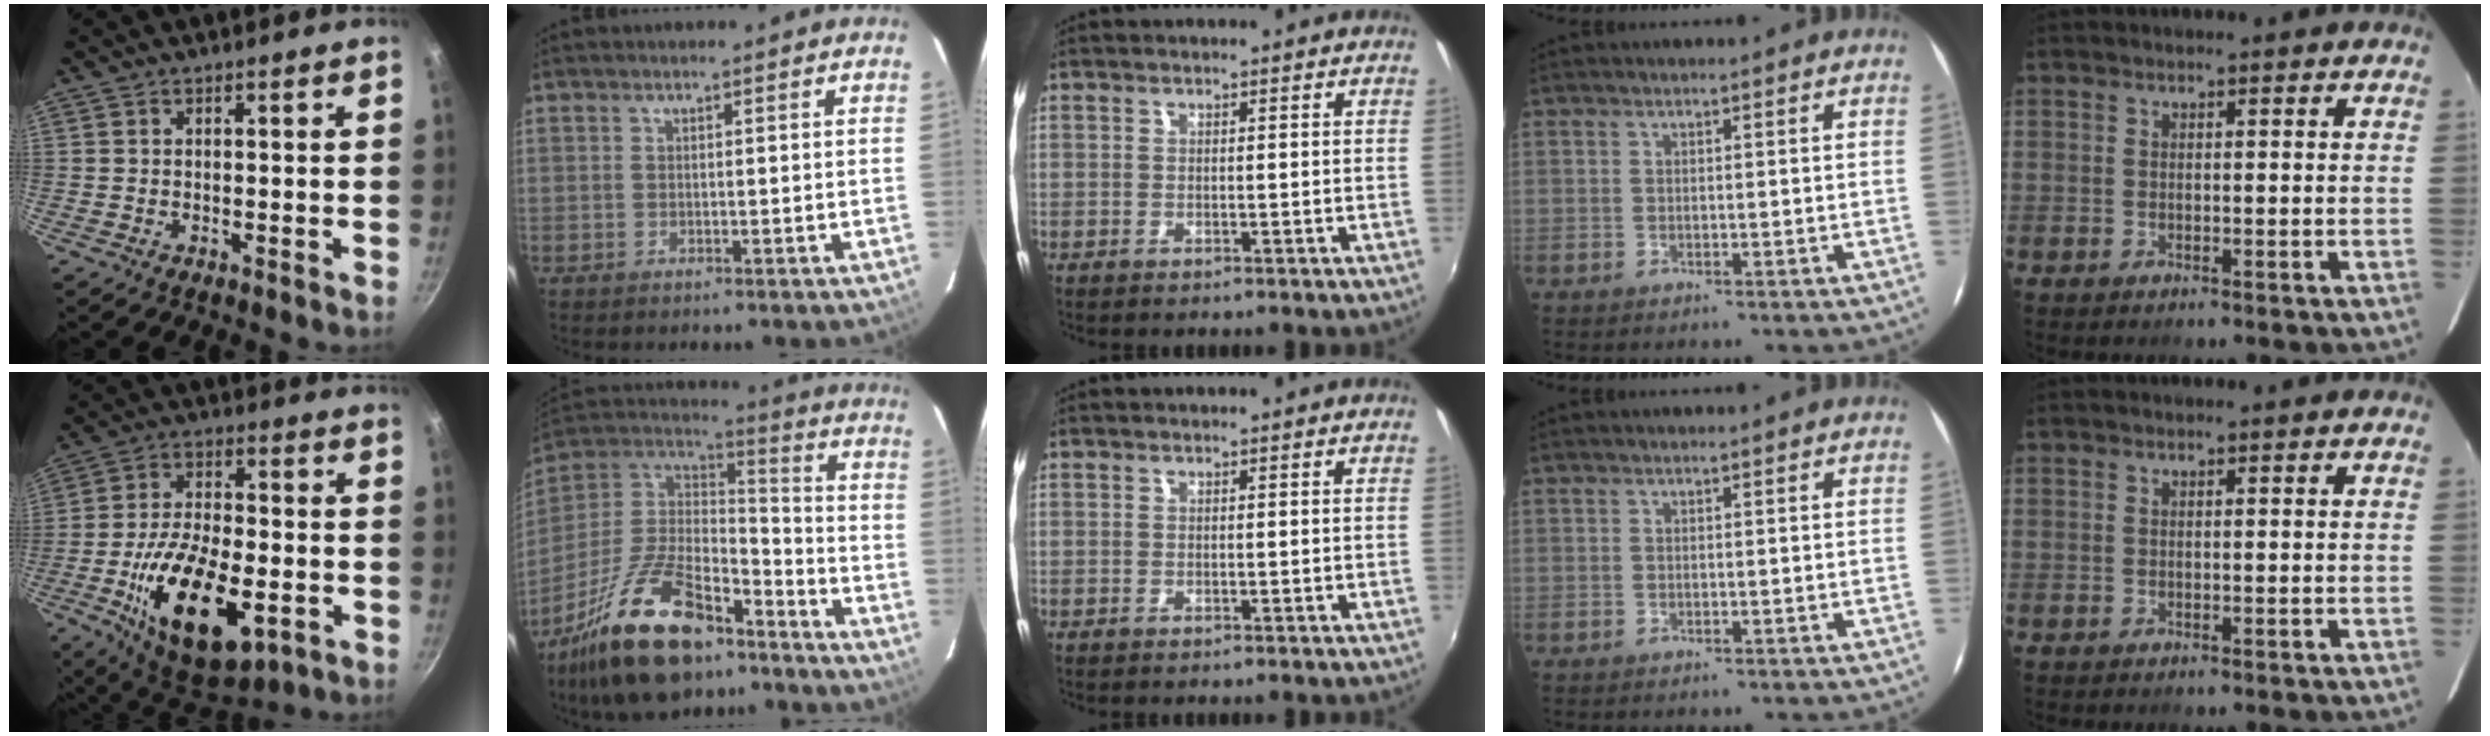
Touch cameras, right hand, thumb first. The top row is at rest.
{"thumb": {"total": 22.8, "force": [-7.3, 11.1, 18.5], "torque": [-0.298, 0.019, -0.111]}, "index": {"total": 25.0, "force": [-17.0, 10.8, 14.8], "torque": [-0.305, -0.005, -0.283]}}